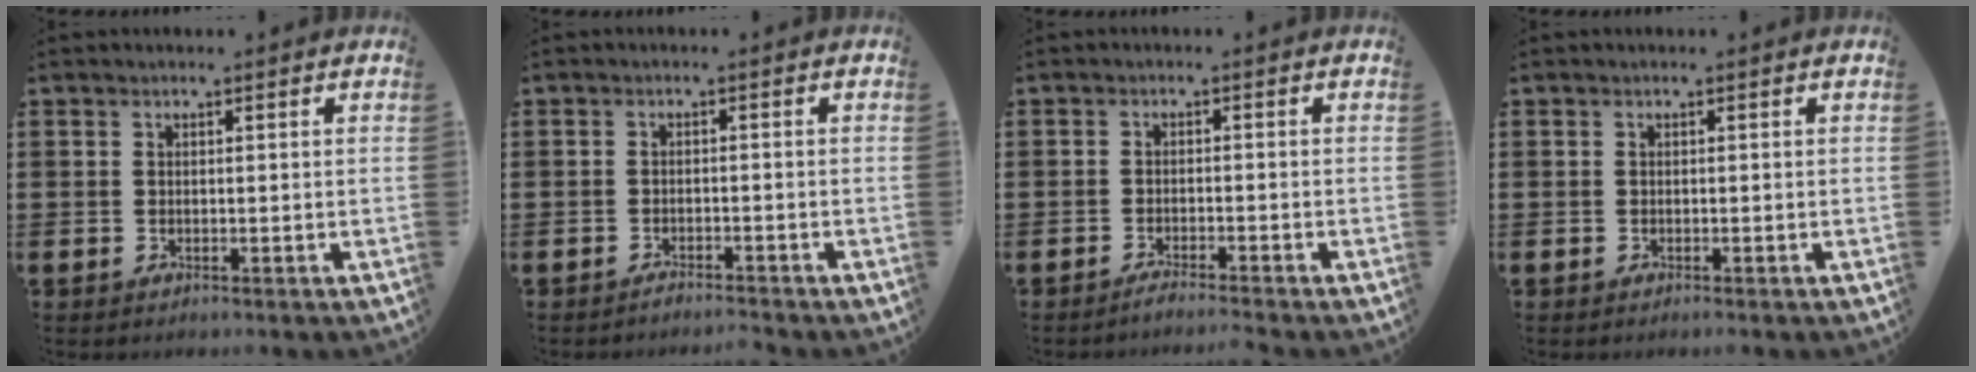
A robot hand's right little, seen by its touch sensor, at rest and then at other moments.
{"total": 1.3, "force": [-1.3, -0.1, 0.1], "torque": [-0.004, 0.001, -0.026]}
{"total": 1.5, "force": [-1.4, -0.2, 0.5], "torque": [-0.007, 0.000, -0.026]}
{"total": 0.0}